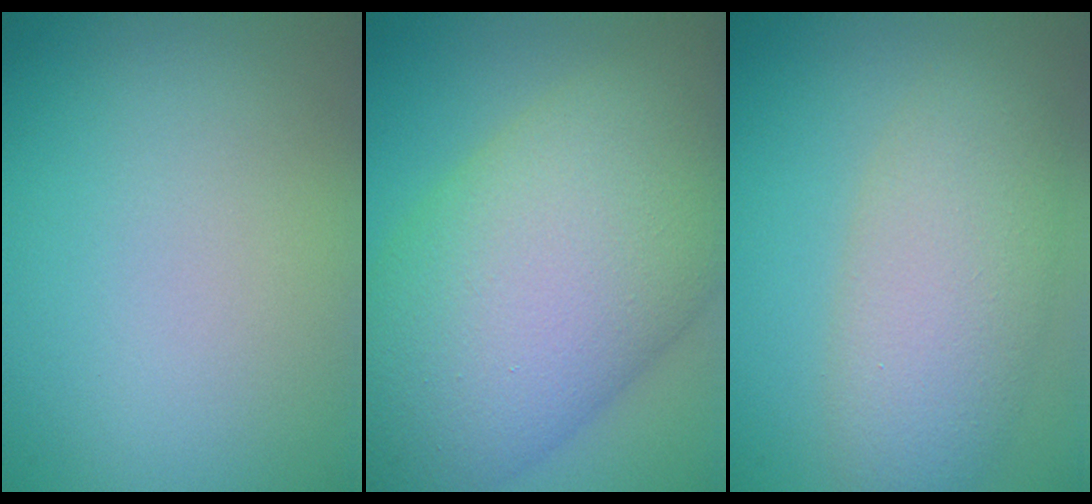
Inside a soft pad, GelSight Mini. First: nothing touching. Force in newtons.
{"total": 15.6, "press": 15.6, "slide": 0.3}
{"total": 5.7, "press": 5.7, "slide": 0.5}